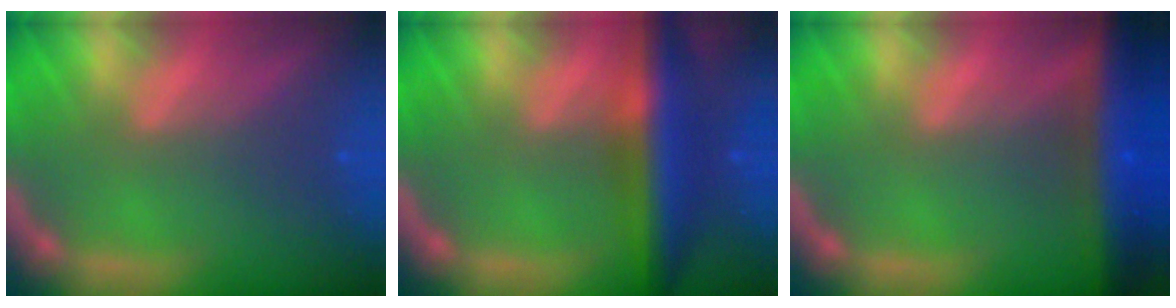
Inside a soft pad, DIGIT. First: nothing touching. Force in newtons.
{"total": 7.0}
{"total": 9.0}